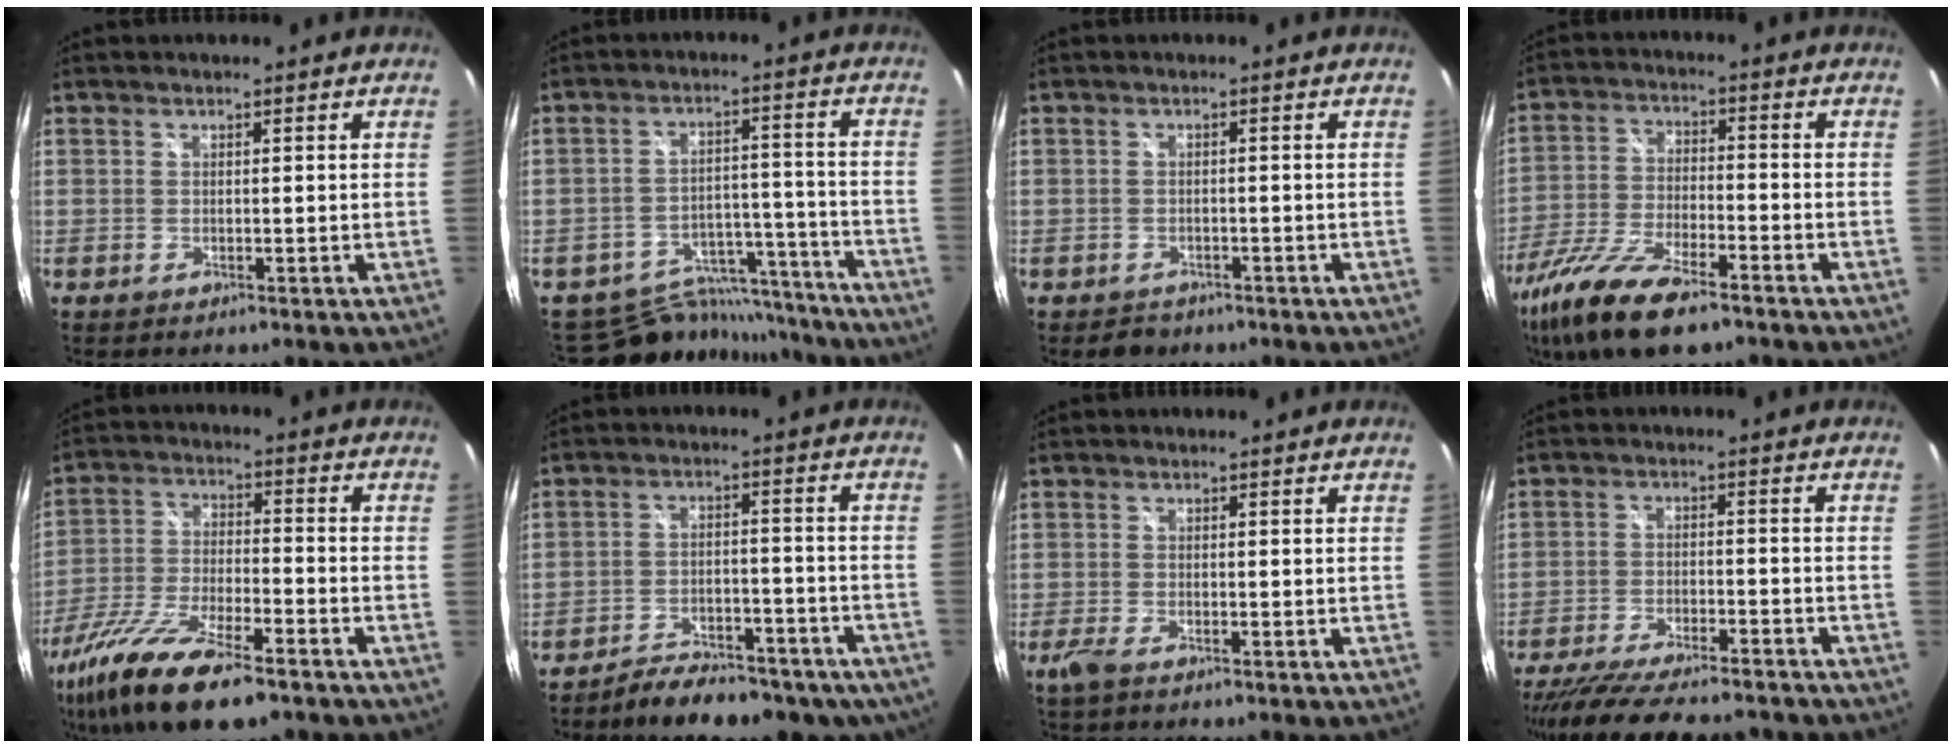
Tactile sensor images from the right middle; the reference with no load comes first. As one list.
[{"total": 14.9, "force": [-13.3, 6.1, 2.8], "torque": [-0.060, 0.036, -0.179]}, {"total": 2.9, "force": [-2.0, 2.0, 0.6], "torque": [-0.017, -0.004, -0.027]}, {"total": 16.6, "force": [-11.7, 4.8, 10.7], "torque": [-0.231, -0.045, -0.220]}, {"total": 19.4, "force": [-13.2, 5.5, 13.1], "torque": [-0.272, -0.056, -0.242]}, {"total": 16.0, "force": [-12.9, 6.5, 6.9], "torque": [-0.123, 0.006, -0.162]}, {"total": 2.0, "force": [-1.4, 0.3, 1.4], "torque": [-0.031, -0.007, -0.029]}, {"total": 18.2, "force": [-15.7, 3.9, 8.4], "torque": [-0.167, -0.035, -0.238]}]